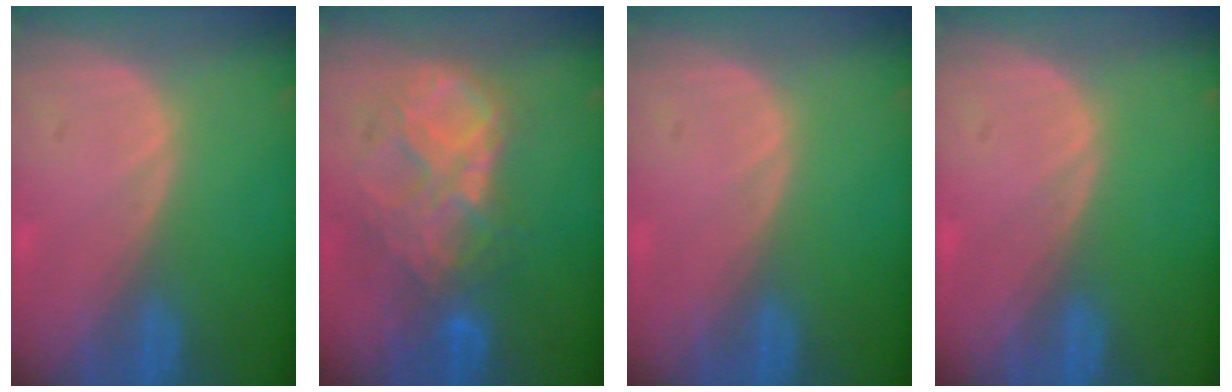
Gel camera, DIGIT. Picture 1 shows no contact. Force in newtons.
{"total": 9.2, "press": 7.8, "slide": 4.9}
{"total": 0.0}
{"total": 0.0}